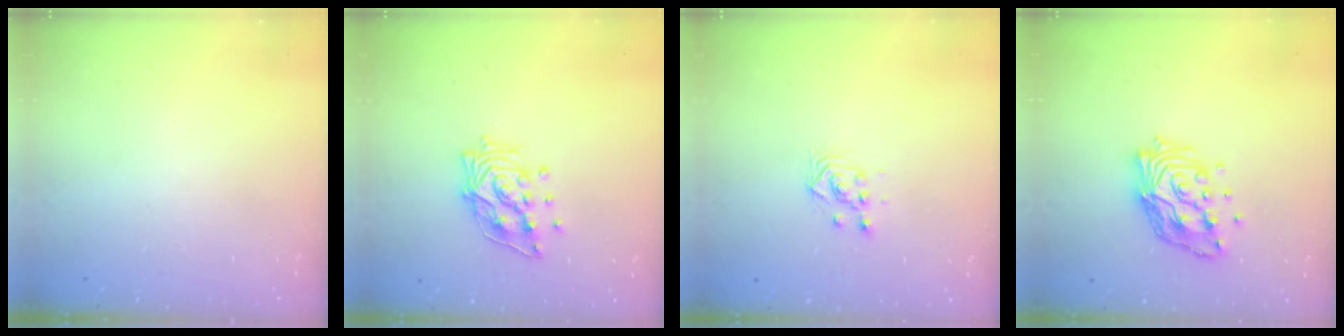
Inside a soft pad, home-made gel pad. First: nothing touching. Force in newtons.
{"total": 14.1, "press": 14.0, "slide": 1.8}
{"total": 2.8, "press": 2.8, "slide": 0.1}
{"total": 14.3, "press": 14.2, "slide": 1.4}